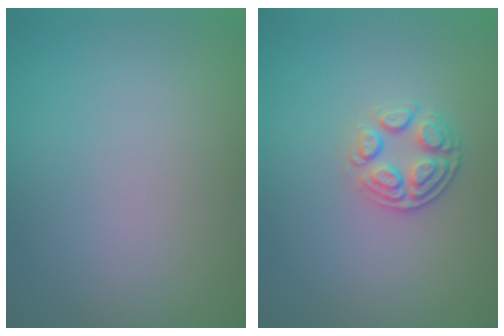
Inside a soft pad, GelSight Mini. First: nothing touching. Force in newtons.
{"total": 2.7, "press": 2.3, "slide": 1.4}